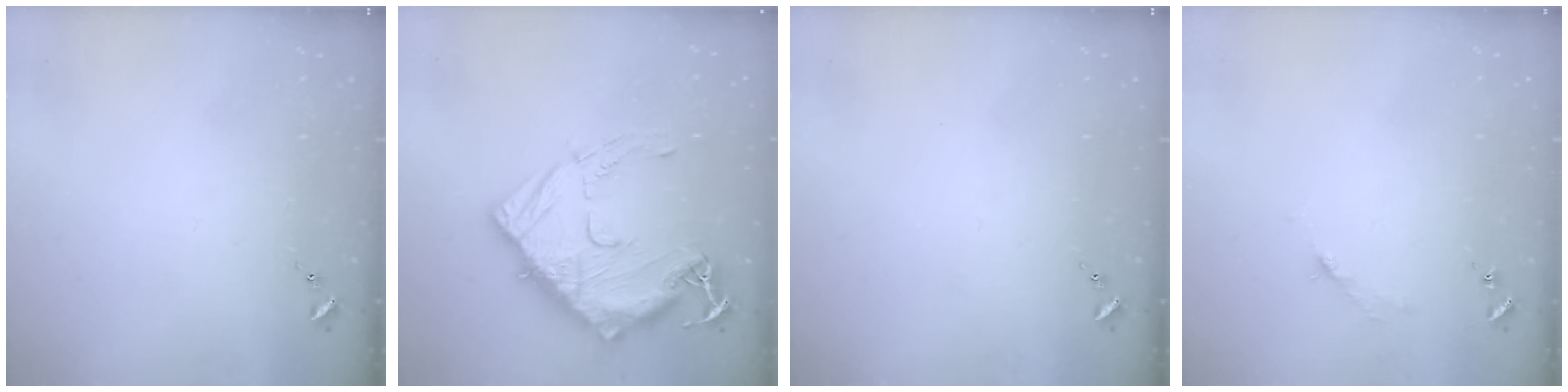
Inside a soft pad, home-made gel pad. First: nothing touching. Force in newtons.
{"total": 19.9, "press": 19.8, "slide": 1.7}
{"total": 0.0}
{"total": 2.7, "press": 2.7, "slide": 0.4}